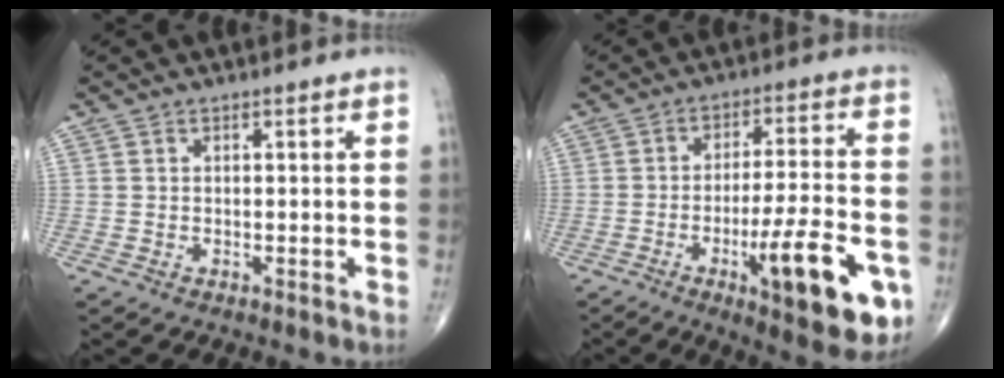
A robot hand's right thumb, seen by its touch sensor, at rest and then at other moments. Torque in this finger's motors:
{"motor_torque": [0.17, 0.16, 0.15, -0.02, 0.13]}